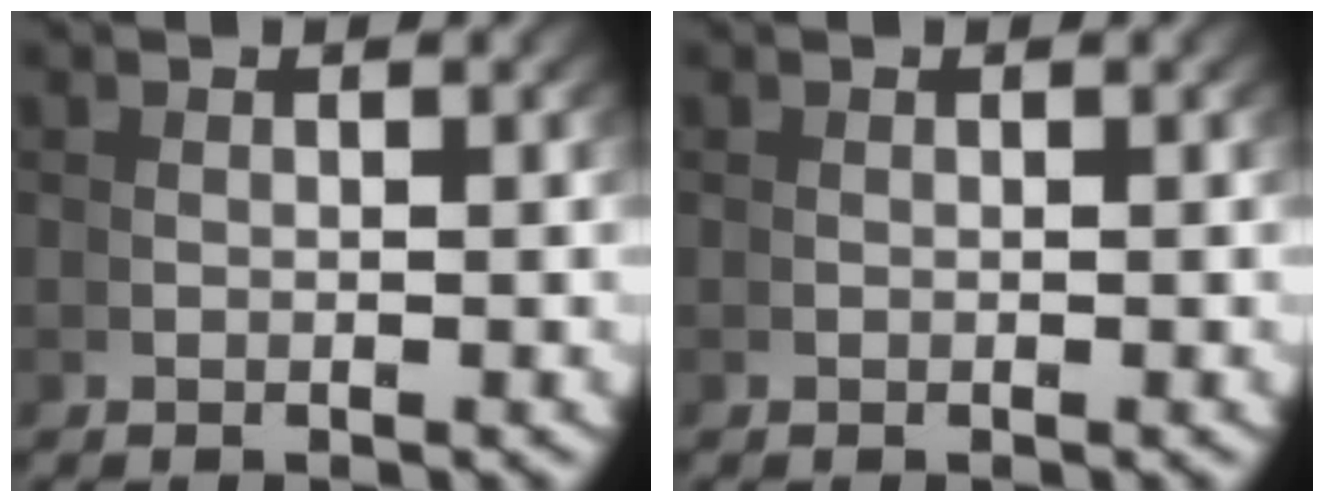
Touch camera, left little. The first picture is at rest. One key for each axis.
{"total": 0.0}